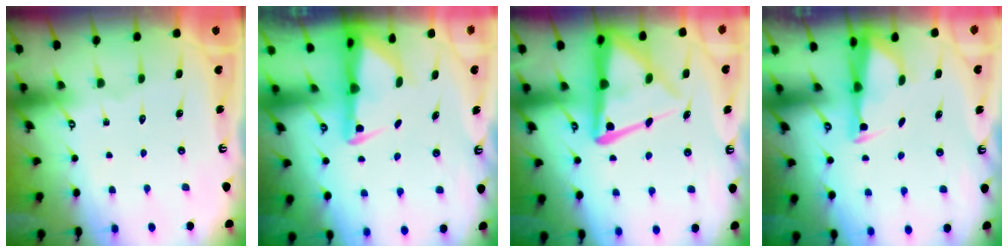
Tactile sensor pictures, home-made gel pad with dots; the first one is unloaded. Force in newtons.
{"total": 2.5, "press": 2.4, "slide": 0.5}
{"total": 14.0, "press": 13.9, "slide": 1.5}
{"total": 2.9, "press": 2.8, "slide": 0.7}